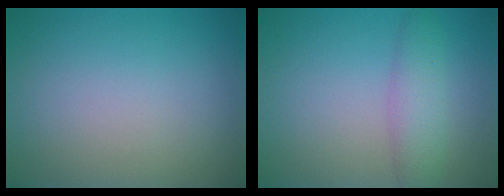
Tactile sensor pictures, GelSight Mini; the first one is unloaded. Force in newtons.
{"total": 3.0, "press": 3.0, "slide": 0.0}